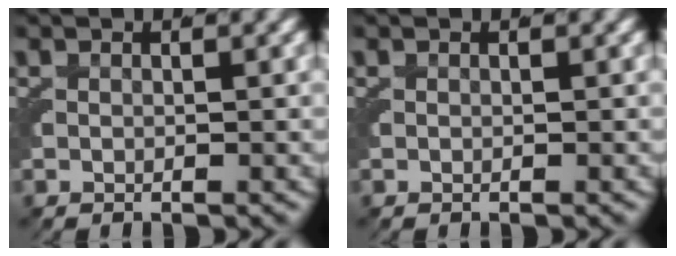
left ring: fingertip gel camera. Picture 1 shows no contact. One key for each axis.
{"total": 0.0}